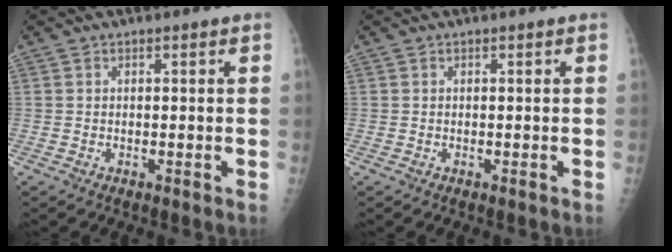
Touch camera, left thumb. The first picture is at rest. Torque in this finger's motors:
{"motor_torque": [-0.06, 0.07, 0.00, 0.00, 0.00]}